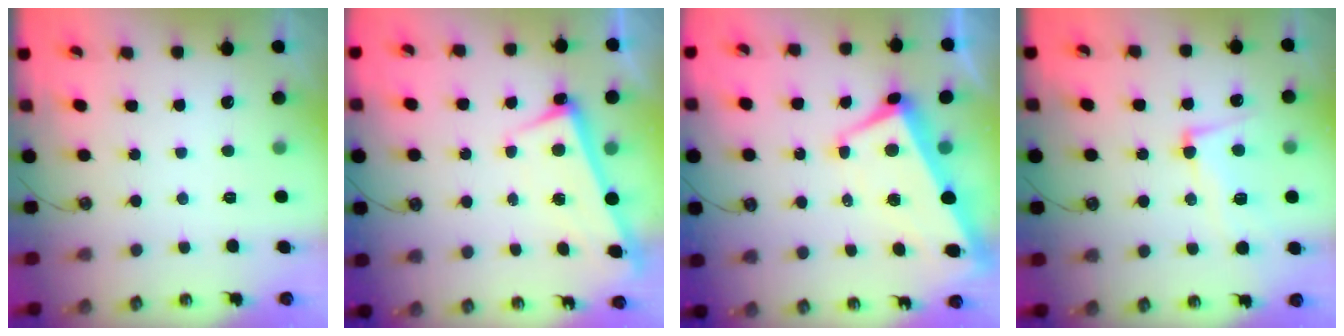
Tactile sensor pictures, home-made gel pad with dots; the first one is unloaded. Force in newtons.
{"total": 2.8, "press": 2.7, "slide": 0.4}
{"total": 1.7, "press": 1.1, "slide": 1.3}
{"total": 5.3, "press": 5.0, "slide": 1.7}